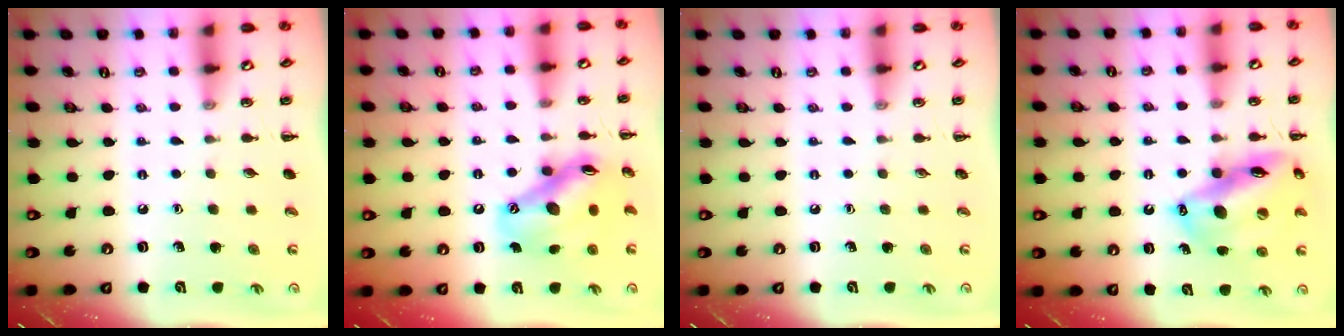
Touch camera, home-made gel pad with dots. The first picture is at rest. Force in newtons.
{"total": 15.3, "press": 14.9, "slide": 3.4}
{"total": 0.0}
{"total": 16.4, "press": 15.8, "slide": 4.6}